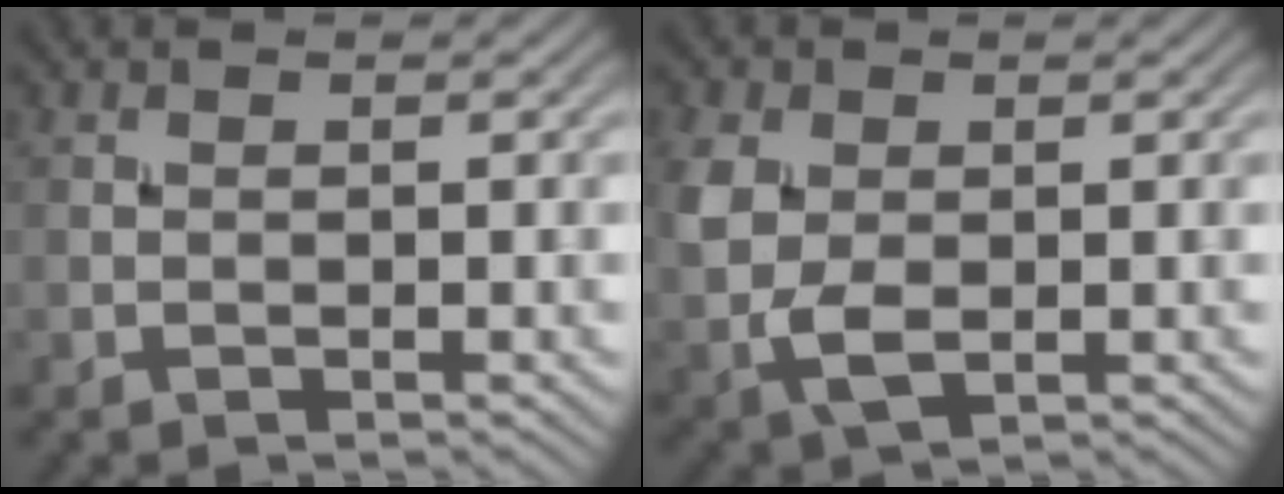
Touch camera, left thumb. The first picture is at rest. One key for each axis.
{"total": 5.4, "fx": 0.2, "fy": 3.8, "fz": 3.8, "tx": -0.105, "ty": -0.005, "tz": 0.004}